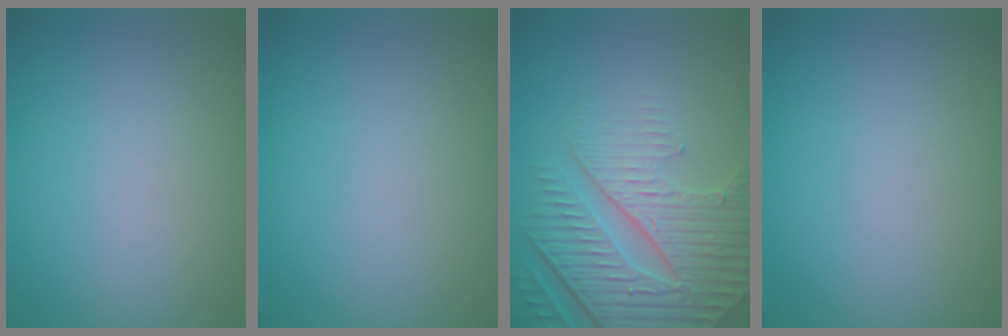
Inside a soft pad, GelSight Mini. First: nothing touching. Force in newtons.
{"total": 0.0}
{"total": 8.0, "press": 5.8, "slide": 5.5}
{"total": 0.0}